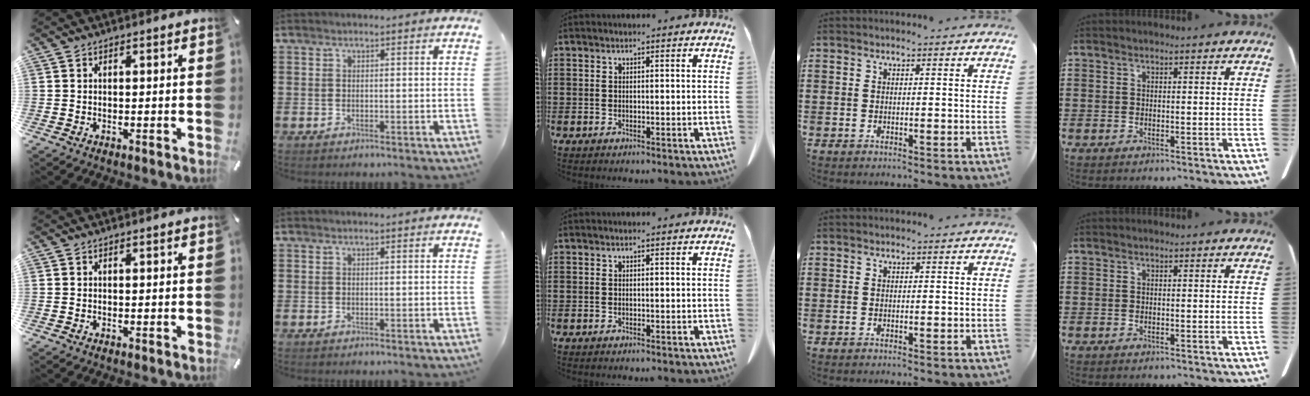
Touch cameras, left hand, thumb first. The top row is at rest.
{}